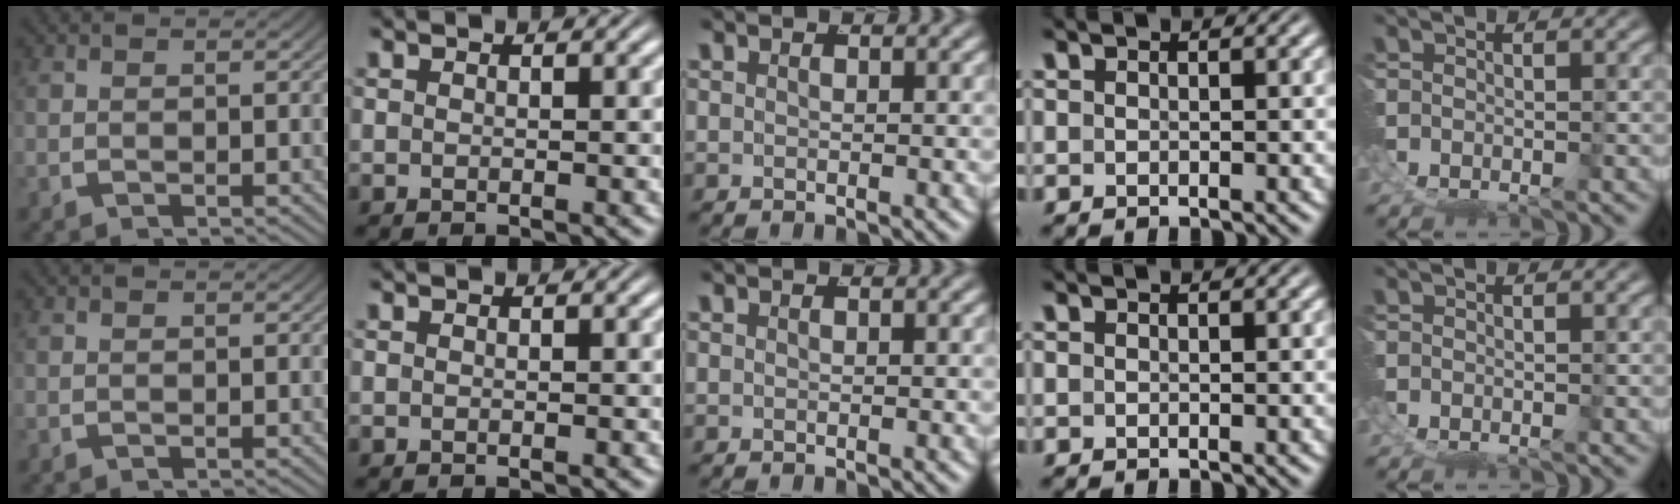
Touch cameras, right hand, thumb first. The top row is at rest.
{}